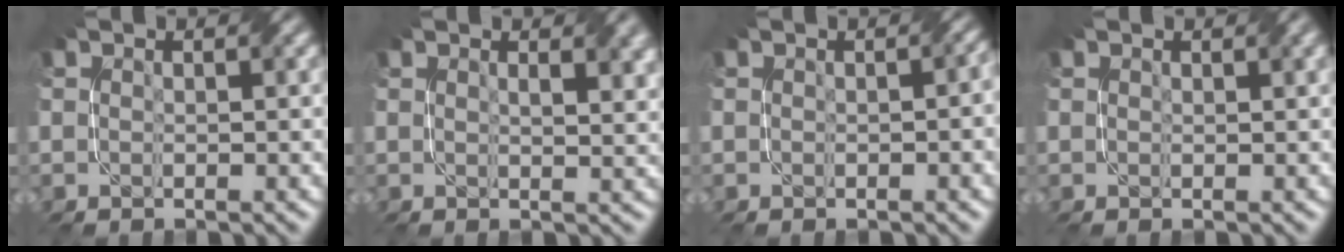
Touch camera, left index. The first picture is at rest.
{"total": 3.3, "force": [1.5, 1.2, 2.6], "torque": [-0.026, 0.001, 0.023]}
{"total": 2.0, "force": [-1.2, 0.5, 1.5], "torque": [-0.014, -0.002, -0.011]}
{"total": 1.1, "force": [0.9, 0.1, 0.6], "torque": [-0.009, 0.000, 0.013]}